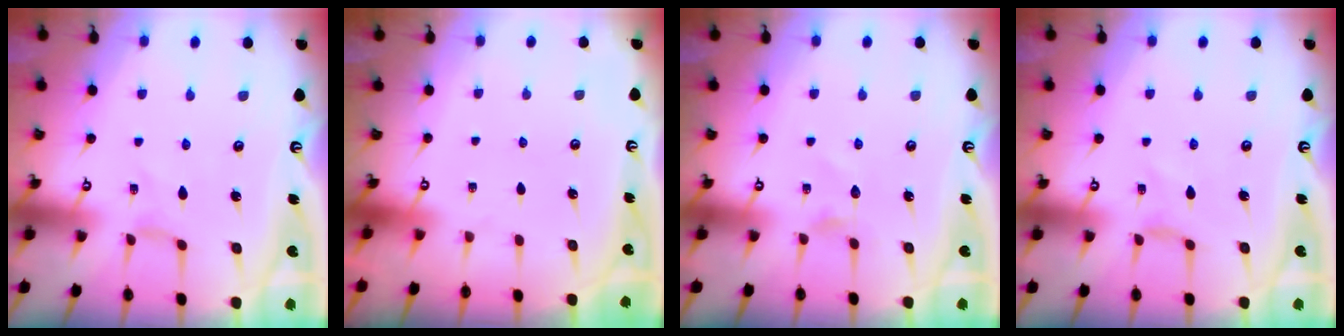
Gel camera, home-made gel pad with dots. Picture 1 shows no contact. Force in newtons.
{"total": 0.0}
{"total": 2.7, "press": 2.7, "slide": 0.3}
{"total": 2.3, "press": 2.3, "slide": 0.4}